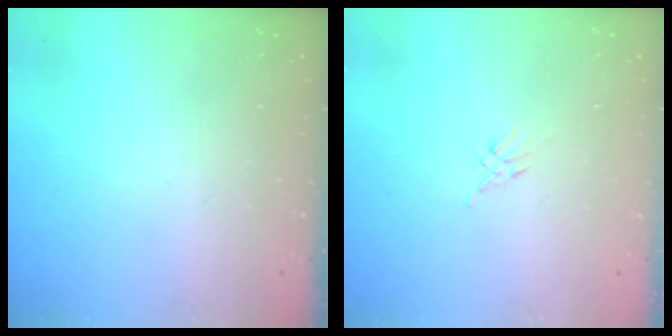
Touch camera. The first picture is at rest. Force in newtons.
{"total": 2.6, "press": 2.5, "slide": 0.7}